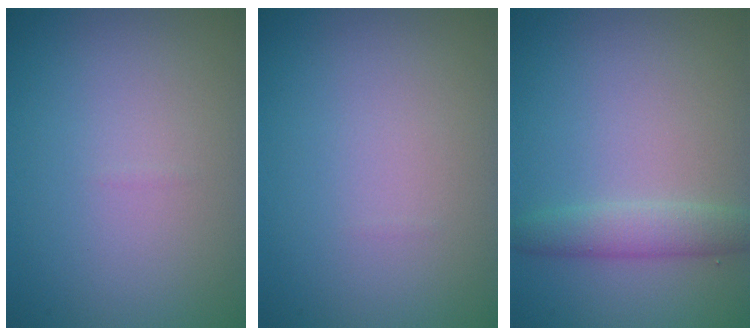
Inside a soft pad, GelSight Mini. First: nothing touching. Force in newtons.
{"total": 0.0}
{"total": 2.5, "press": 2.5, "slide": 0.2}